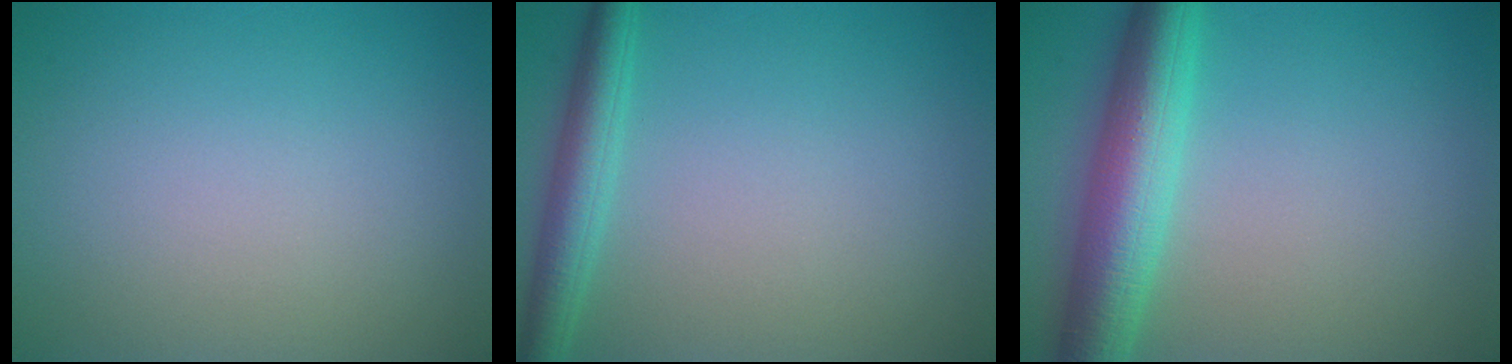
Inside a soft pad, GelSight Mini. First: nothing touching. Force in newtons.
{"total": 3.4, "press": 3.4, "slide": 0.3}
{"total": 6.7, "press": 6.7, "slide": 0.0}